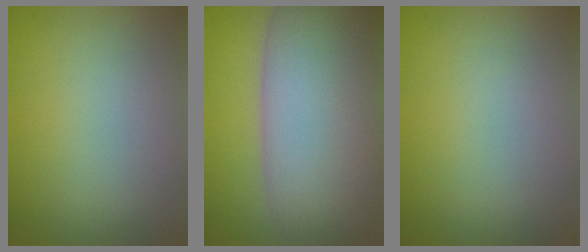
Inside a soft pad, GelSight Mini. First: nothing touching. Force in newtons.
{"total": 15.0, "press": 15.0, "slide": 0.6}
{"total": 0.0}